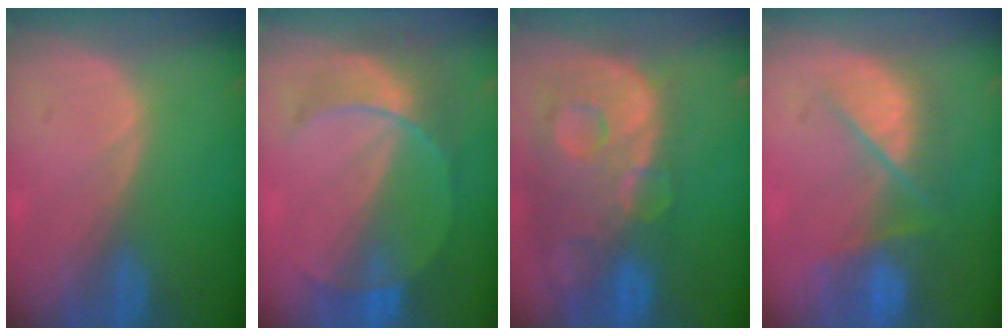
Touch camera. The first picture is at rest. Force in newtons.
{"total": 7.3, "press": 6.9, "slide": 2.6}
{"total": 13.7, "press": 11.2, "slide": 8.0}
{"total": 8.3, "press": 7.4, "slide": 3.8}